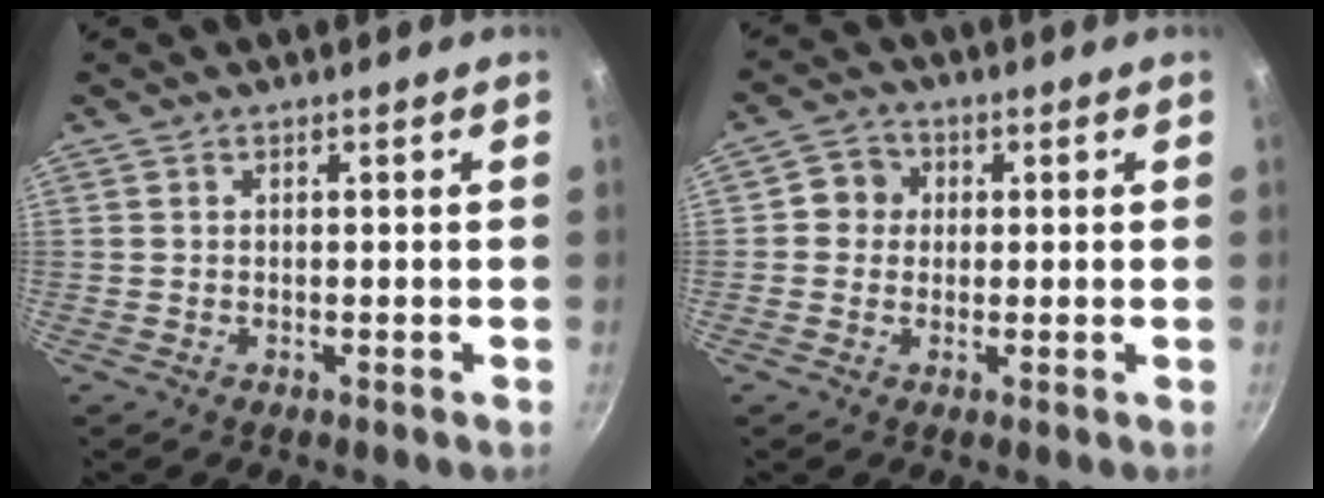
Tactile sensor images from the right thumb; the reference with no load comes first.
{"total": 4.6, "force": [0.5, 4.3, 1.5], "torque": [0.004, 0.006, -0.004]}